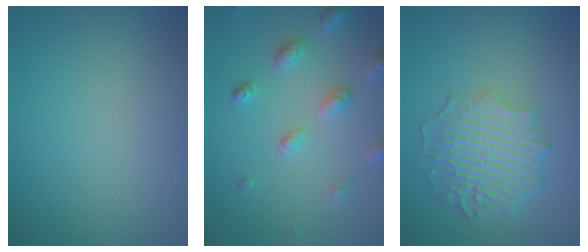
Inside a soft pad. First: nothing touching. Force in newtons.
{"total": 2.9, "press": 2.9, "slide": 0.5}
{"total": 6.2, "press": 4.8, "slide": 3.8}